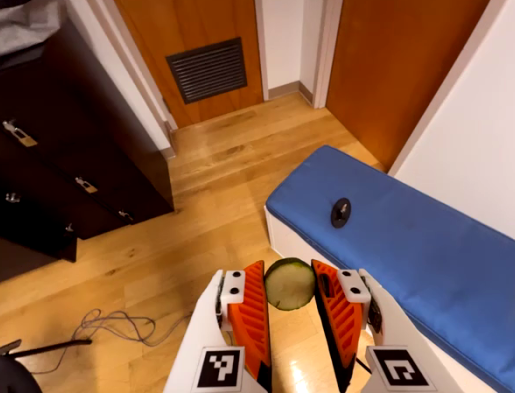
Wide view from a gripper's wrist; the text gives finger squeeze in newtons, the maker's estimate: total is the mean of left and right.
{"total": 9.4, "left": 9.6, "right": 9.2}